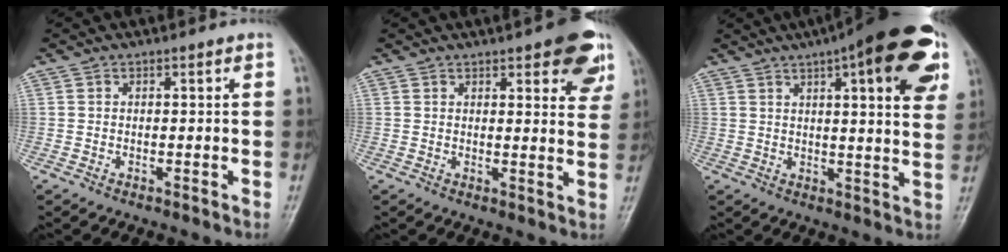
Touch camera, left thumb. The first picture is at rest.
{"total": 11.6, "force": [6.7, 3.9, 8.6], "torque": [-0.072, -0.026, 0.075]}
{"total": 21.8, "force": [10.4, 6.0, 18.2], "torque": [-0.228, -0.011, 0.131]}